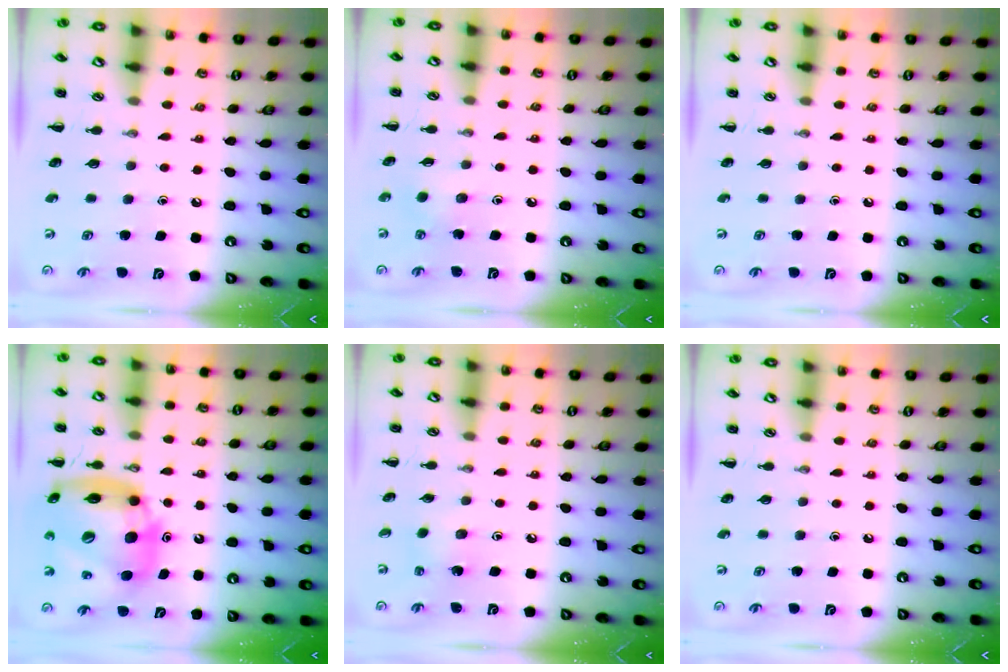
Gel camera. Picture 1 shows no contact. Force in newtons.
{"total": 2.8, "press": 2.8, "slide": 0.7}
{"total": 0.0}
{"total": 18.2, "press": 17.5, "slide": 5.1}
{"total": 2.8, "press": 2.7, "slide": 0.8}
{"total": 0.0}